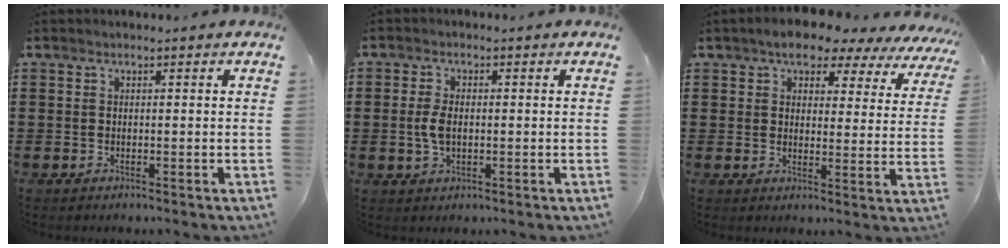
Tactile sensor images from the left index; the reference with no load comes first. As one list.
[{"total": 3.7, "force": [-0.1, 2.0, 3.1], "torque": [-0.084, -0.002, -0.009]}, {"total": 5.7, "force": [4.9, 2.2, 1.9], "torque": [-0.047, -0.020, 0.081]}]